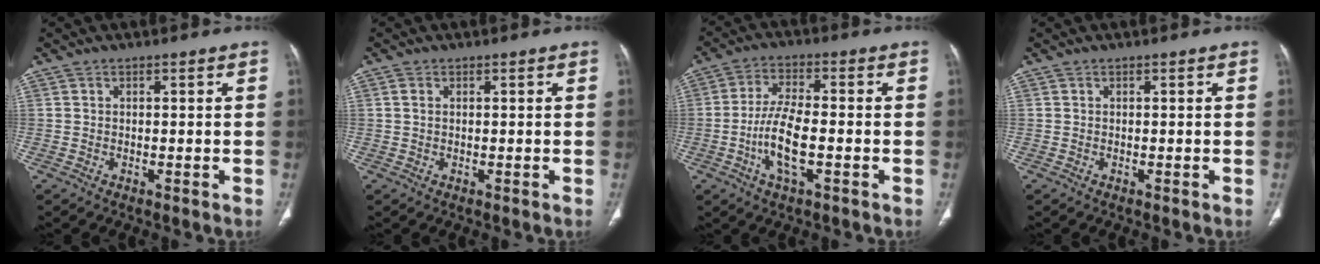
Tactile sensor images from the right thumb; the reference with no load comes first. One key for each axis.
{"total": 1.2, "fx": 0.3, "fy": 0.8, "fz": 0.9, "tx": -0.022, "ty": 0.002, "tz": 0.008}
{"total": 9.2, "fx": -2.4, "fy": 3.3, "fz": 8.3, "tx": -0.168, "ty": 0.011, "tz": -0.049}
{"total": 0.0}